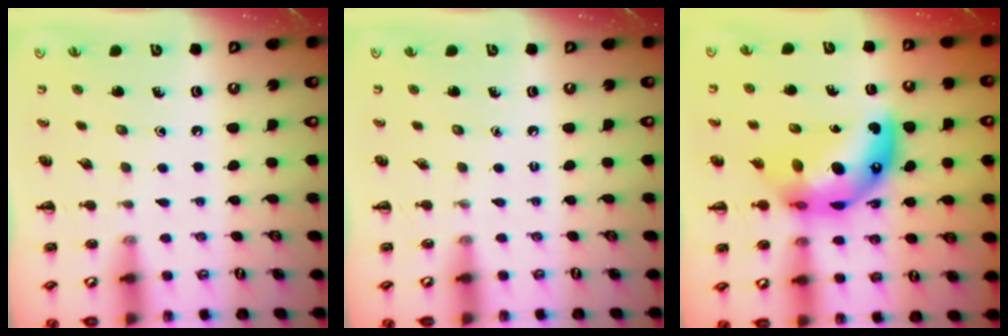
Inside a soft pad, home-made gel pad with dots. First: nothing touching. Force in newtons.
{"total": 0.0}
{"total": 13.0, "press": 12.4, "slide": 4.0}